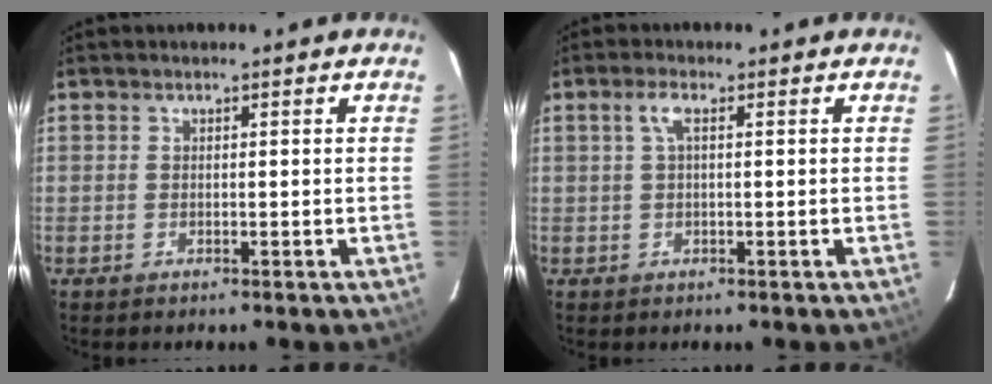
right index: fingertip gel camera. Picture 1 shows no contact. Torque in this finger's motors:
{"motor_torque": [0.31, -0.01, 0.21, 0.05]}